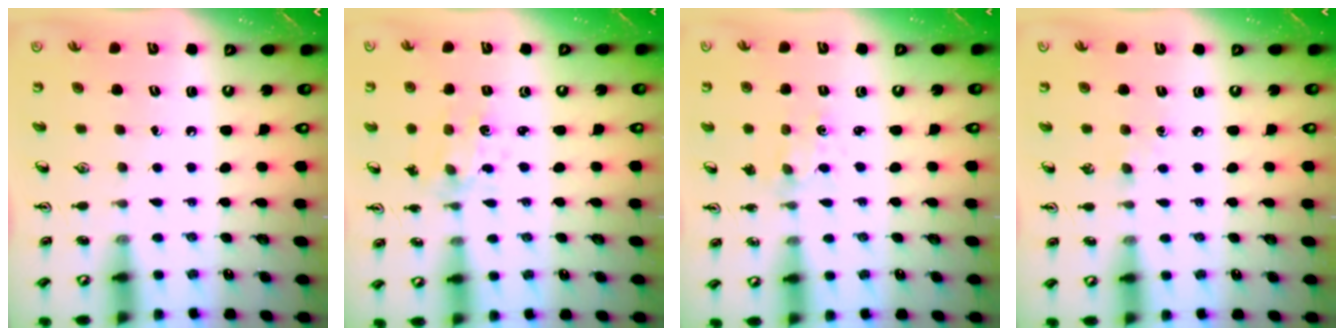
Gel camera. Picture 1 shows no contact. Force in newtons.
{"total": 2.4, "press": 2.2, "slide": 0.8}
{"total": 0.0}
{"total": 4.1, "press": 4.1, "slide": 0.6}